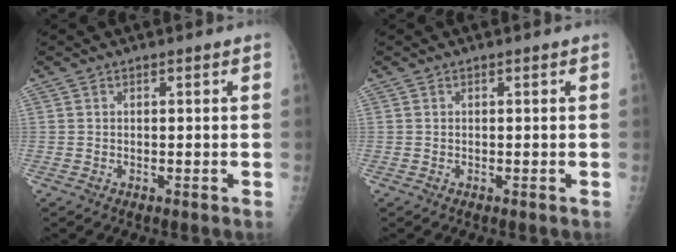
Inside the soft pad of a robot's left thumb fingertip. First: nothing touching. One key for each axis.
{"total": 0.0}